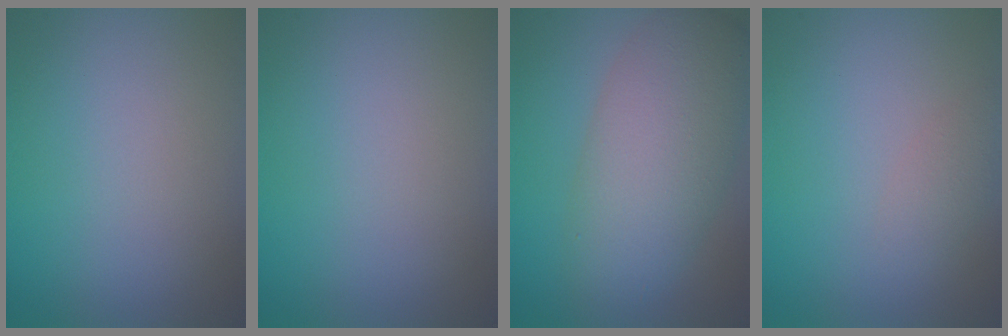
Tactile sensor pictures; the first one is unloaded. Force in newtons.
{"total": 0.0}
{"total": 7.7, "press": 7.7, "slide": 0.2}
{"total": 1.4, "press": 1.4, "slide": 0.1}